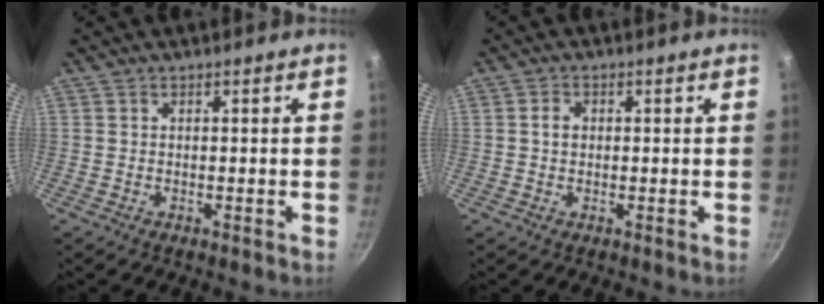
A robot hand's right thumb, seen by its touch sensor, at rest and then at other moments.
{"total": 2.1, "force": [0.2, 1.7, 1.2], "torque": [-0.014, 0.007, 0.002]}